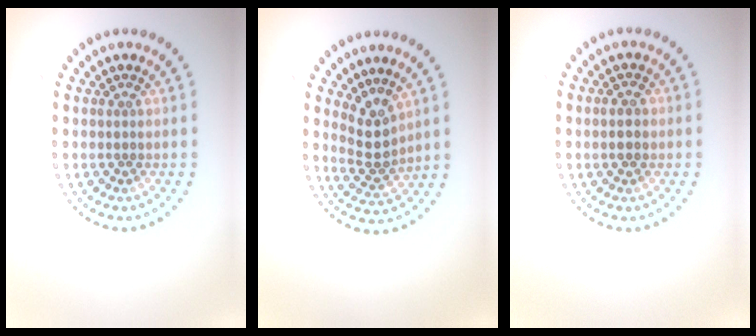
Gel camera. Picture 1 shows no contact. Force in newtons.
{"total": 2.7, "press": 2.2, "slide": 1.6}
{"total": 2.2, "press": 2.2, "slide": 0.1}